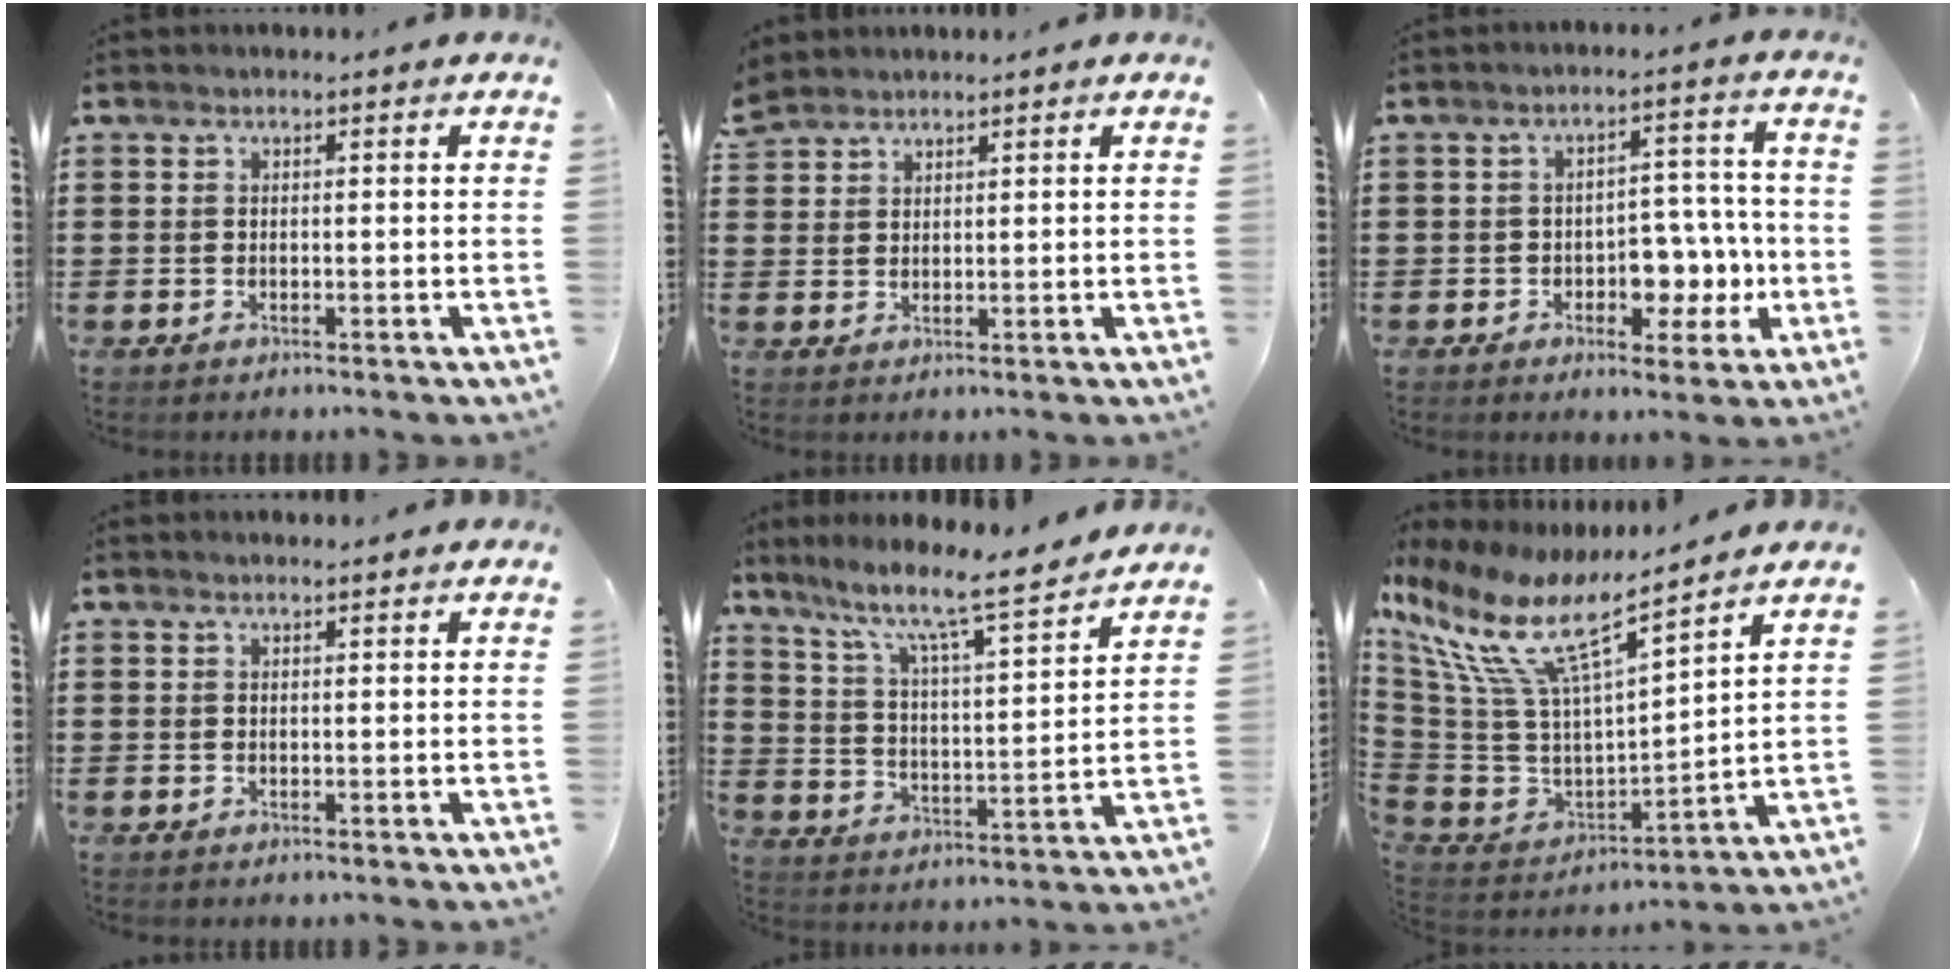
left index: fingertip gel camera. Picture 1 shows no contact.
{"total": 2.5, "force": [2.4, 0.8, 0.0], "torque": [-0.006, 0.001, 0.048]}
{"total": 6.1, "force": [-1.7, 4.3, 4.1], "torque": [-0.062, 0.008, -0.034]}
{"total": 0.5, "force": [0.4, 0.0, 0.3], "torque": [-0.007, -0.001, 0.009]}
{"total": 8.9, "force": [7.5, 0.3, 4.8], "torque": [-0.115, -0.055, 0.118]}
{"total": 12.4, "force": [7.5, 3.7, 9.2], "torque": [-0.219, -0.049, 0.125]}